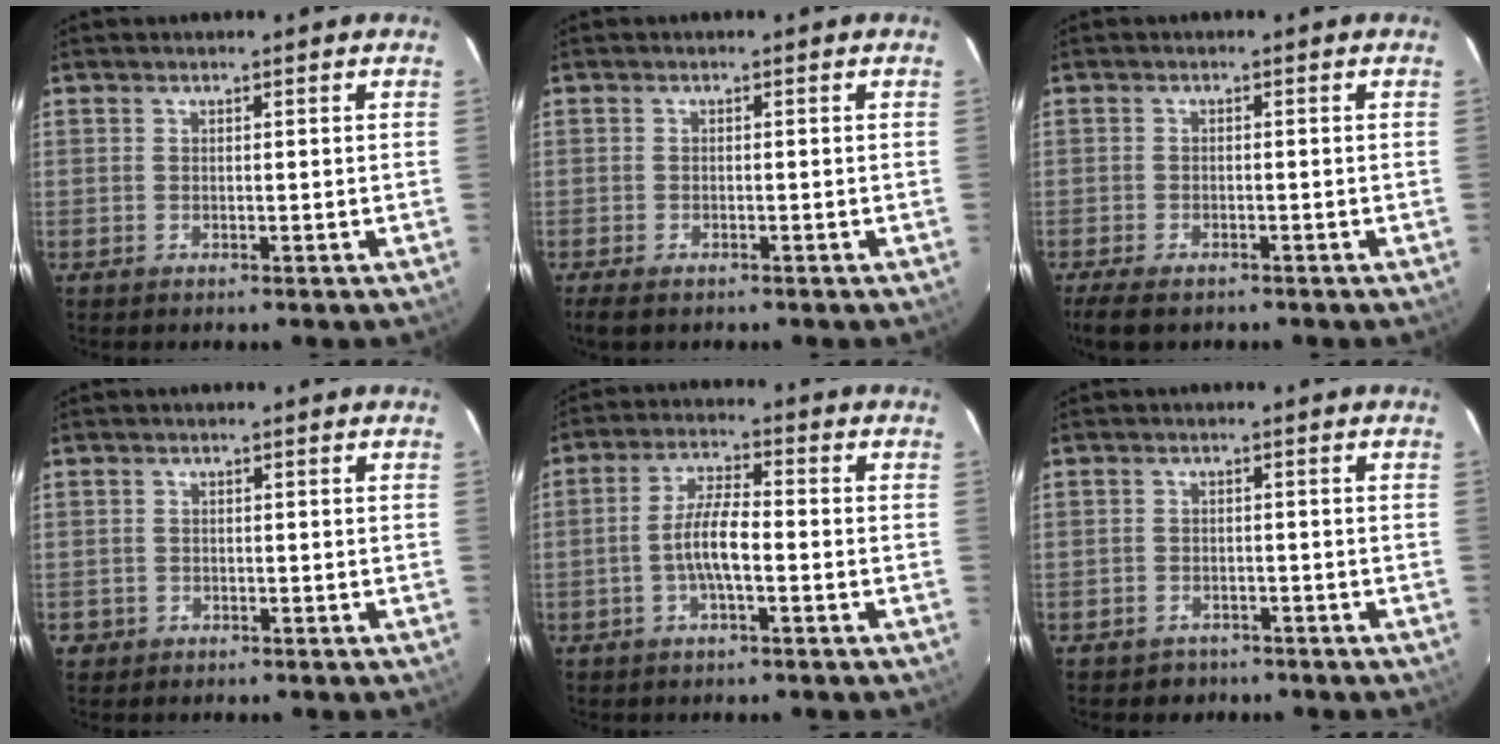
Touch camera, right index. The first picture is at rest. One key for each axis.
{"total": 3.5, "fx": -2.6, "fy": 1.3, "fz": 2.0, "tx": -0.050, "ty": -0.014, "tz": -0.047}
{"total": 5.8, "fx": -4.5, "fy": 2.1, "fz": 3.1, "tx": -0.082, "ty": -0.023, "tz": -0.081}
{"total": 1.8, "fx": -0.6, "fy": 1.7, "fz": 0.2, "tx": -0.008, "ty": 0.004, "tz": -0.006}
{"total": 6.5, "fx": -1.9, "fy": 1.5, "fz": 6.0, "tx": -0.121, "ty": 0.007, "tz": -0.035}
{"total": 3.6, "fx": -2.5, "fy": 2.6, "fz": 0.2, "tx": -0.015, "ty": 0.009, "tz": -0.033}